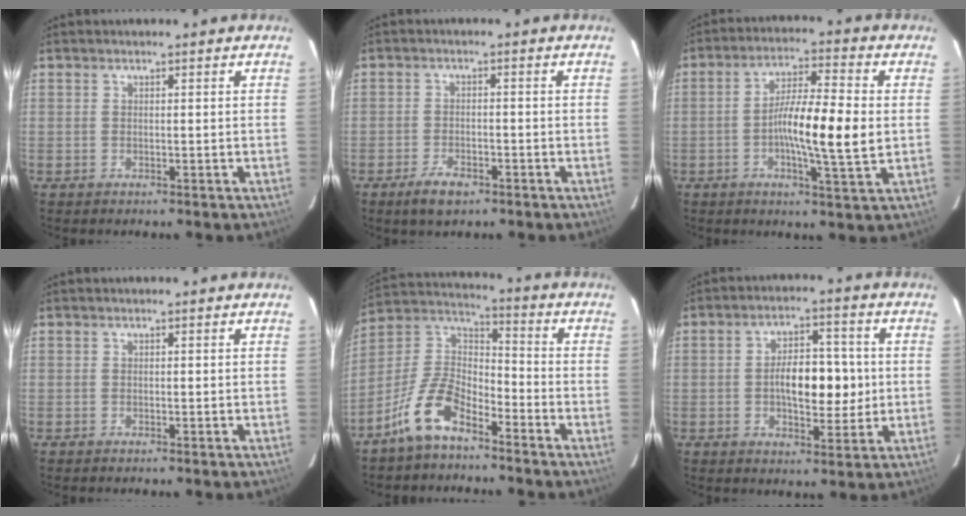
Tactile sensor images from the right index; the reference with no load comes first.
{"total": 4.1, "force": [-2.7, 1.6, 2.6], "torque": [-0.052, -0.001, -0.045]}
{"total": 11.3, "force": [-0.9, 0.9, 11.2], "torque": [-0.192, 0.004, -0.024]}
{"total": 0.0}
{"total": 10.3, "force": [-7.1, 4.0, 6.3], "torque": [-0.146, 0.018, -0.143]}
{"total": 9.0, "force": [-0.2, 4.0, 8.1], "torque": [-0.132, 0.013, -0.001]}